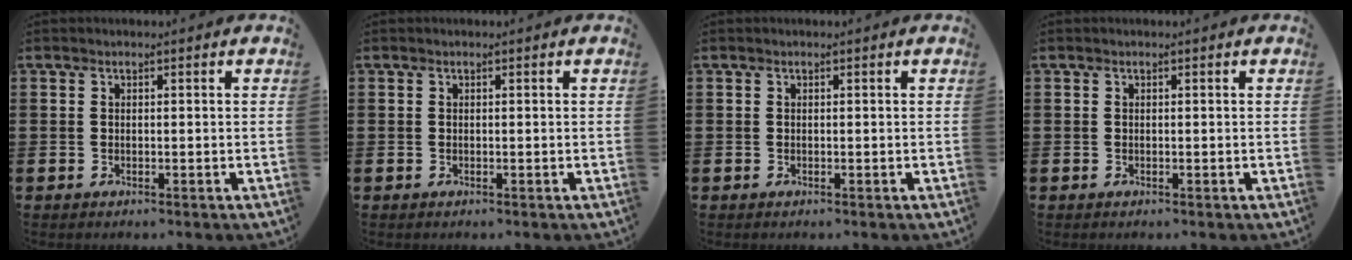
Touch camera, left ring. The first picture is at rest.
{"total": 0.0}
{"total": 0.0}
{"total": 0.0}